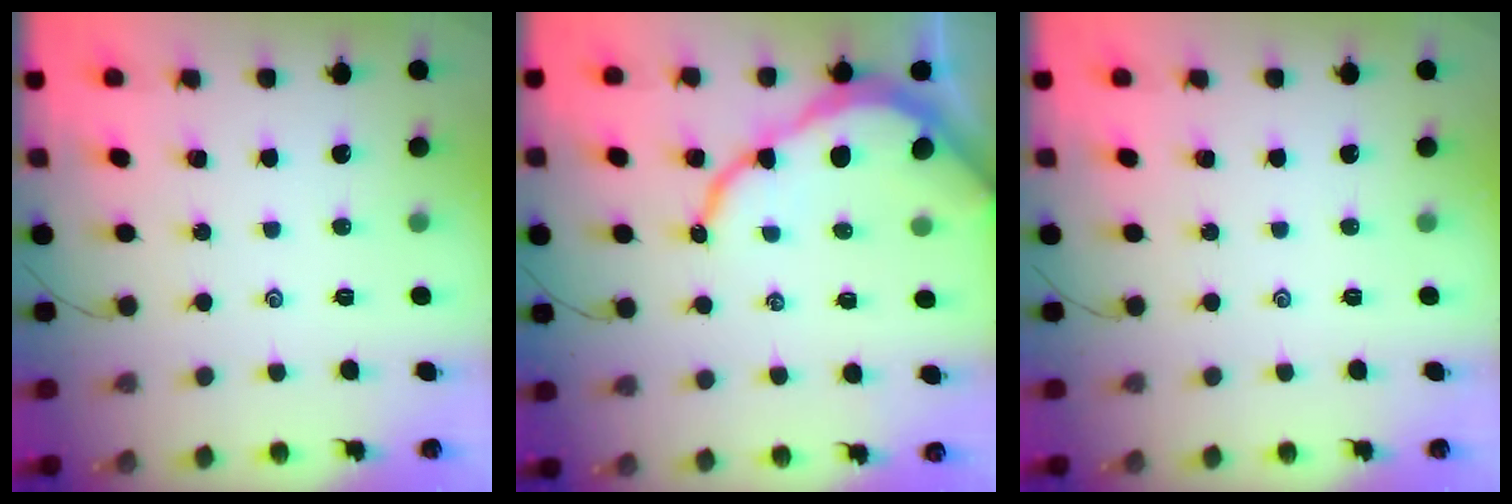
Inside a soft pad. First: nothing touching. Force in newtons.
{"total": 9.6, "press": 9.6, "slide": 1.1}
{"total": 0.0}